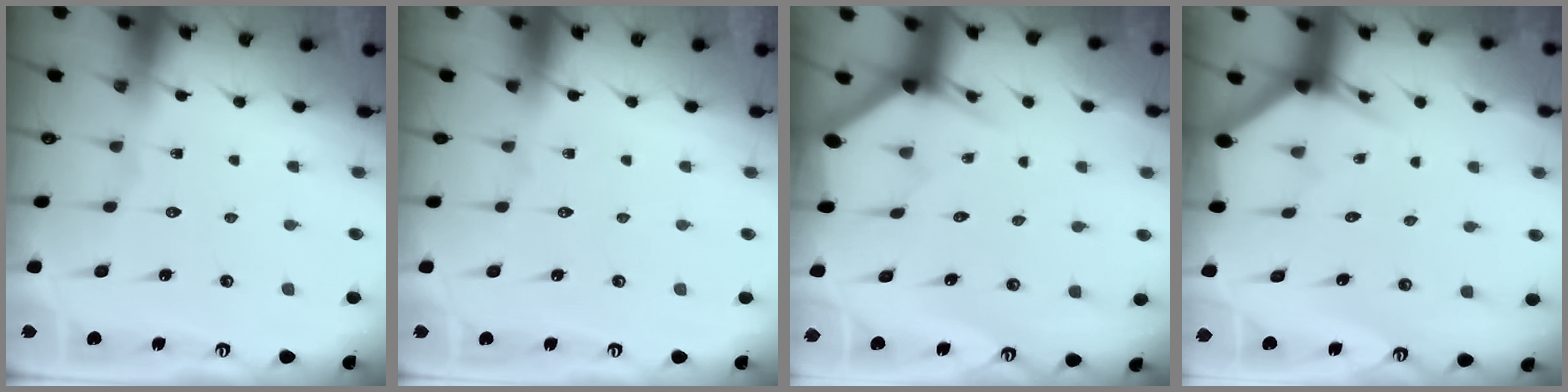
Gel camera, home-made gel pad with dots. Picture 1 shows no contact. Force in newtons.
{"total": 0.0}
{"total": 3.0, "press": 3.0, "slide": 0.1}
{"total": 2.9, "press": 2.9, "slide": 0.1}